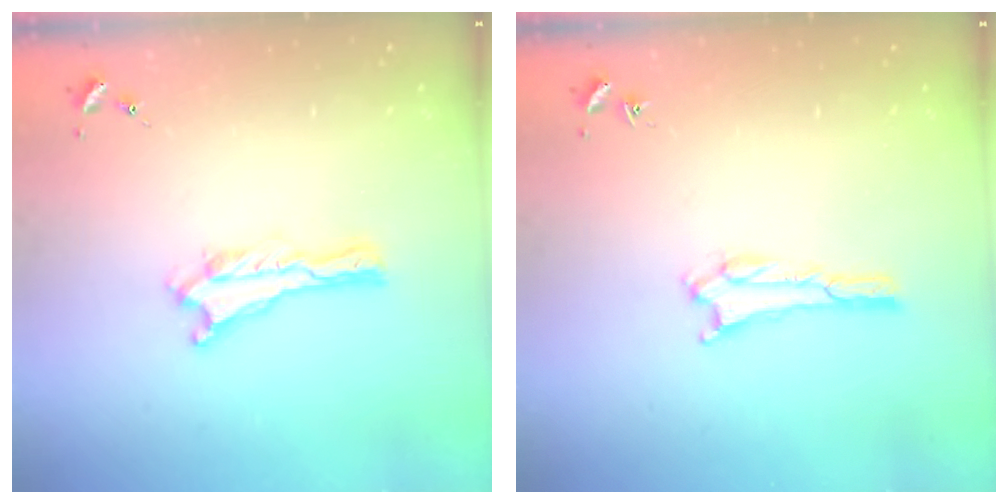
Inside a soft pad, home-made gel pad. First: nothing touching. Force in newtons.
{"total": 1.5, "press": 1.5, "slide": 0.2}